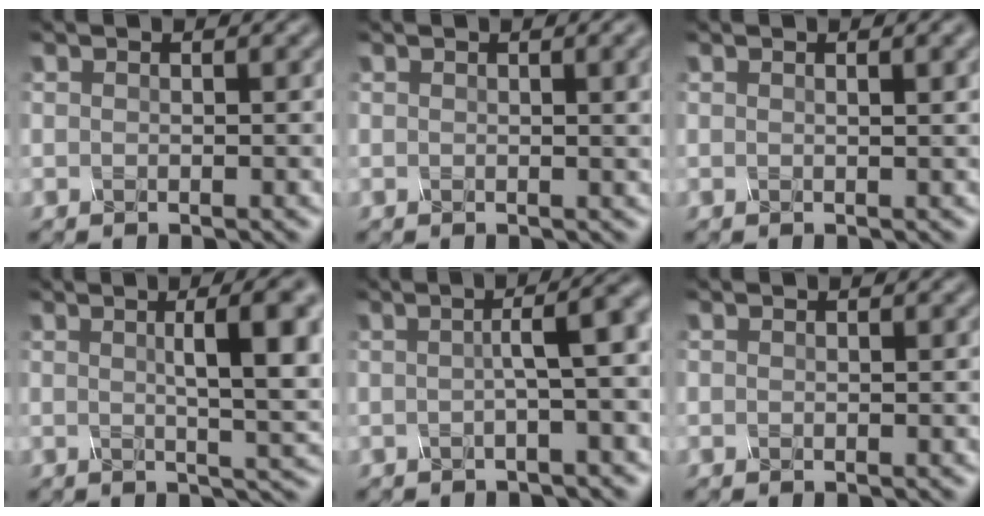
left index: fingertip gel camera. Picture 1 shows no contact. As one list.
[{"total": 3.4, "force": [0.7, 1.2, 3.1], "torque": [-0.024, 0.010, 0.008]}, {"total": 2.5, "force": [0.9, 0.9, 2.1], "torque": [-0.017, 0.006, 0.002]}, {"total": 8.6, "force": [1.8, 2.2, 8.2], "torque": [-0.082, 0.013, 0.024]}, {"total": 4.6, "force": [0.3, 1.1, 4.4], "torque": [-0.050, 0.017, -0.005]}, {"total": 0.0}]